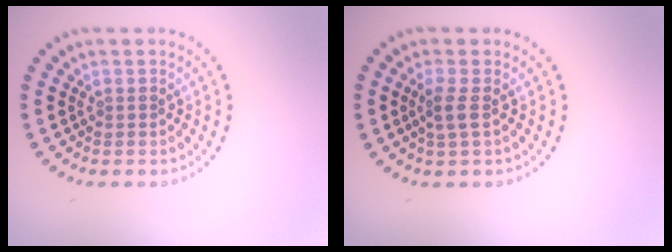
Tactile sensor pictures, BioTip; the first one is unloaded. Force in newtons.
{"total": 1.6, "press": 1.3, "slide": 0.8}